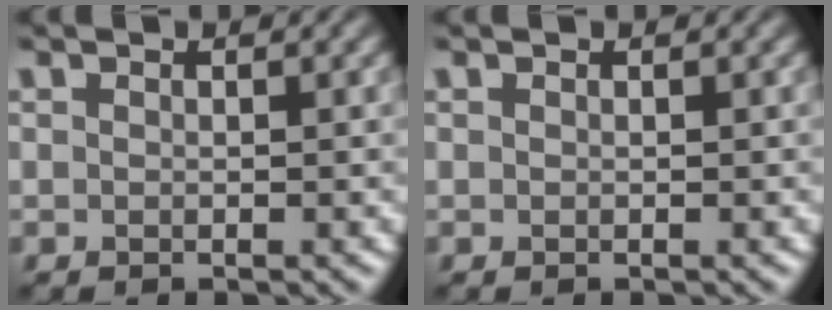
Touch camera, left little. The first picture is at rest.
{"total": 0.0}